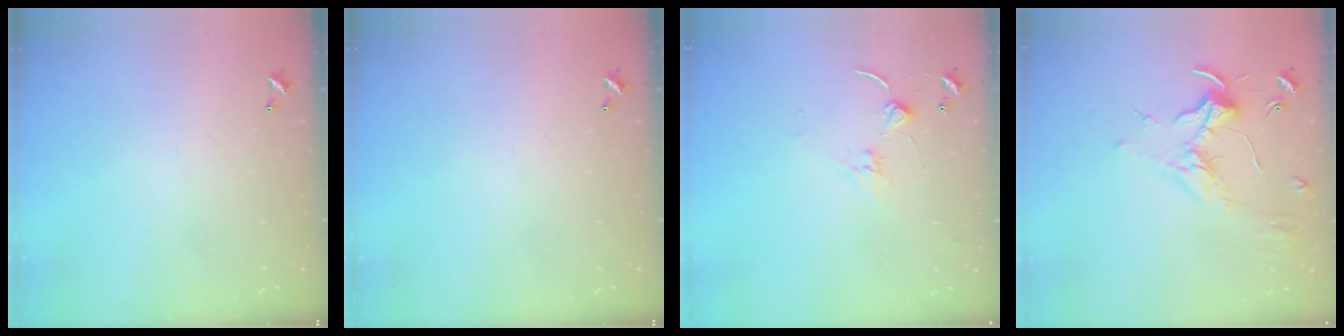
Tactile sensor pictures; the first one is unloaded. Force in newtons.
{"total": 0.0}
{"total": 0.6, "press": 0.5, "slide": 0.3}
{"total": 1.8, "press": 1.6, "slide": 0.8}